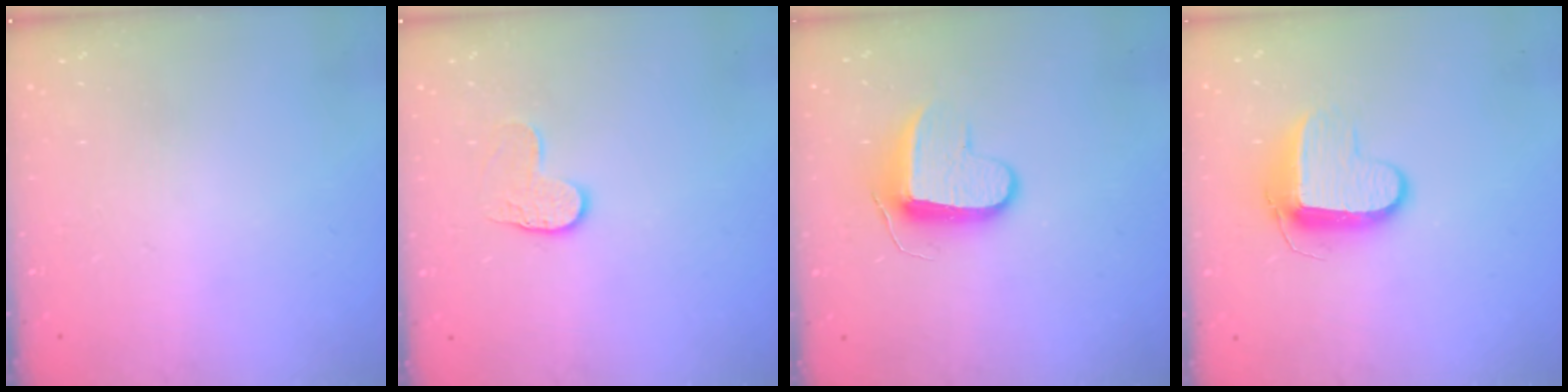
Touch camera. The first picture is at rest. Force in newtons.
{"total": 6.4, "press": 6.4, "slide": 0.6}
{"total": 9.5, "press": 9.5, "slide": 0.1}
{"total": 9.7, "press": 9.7, "slide": 0.4}